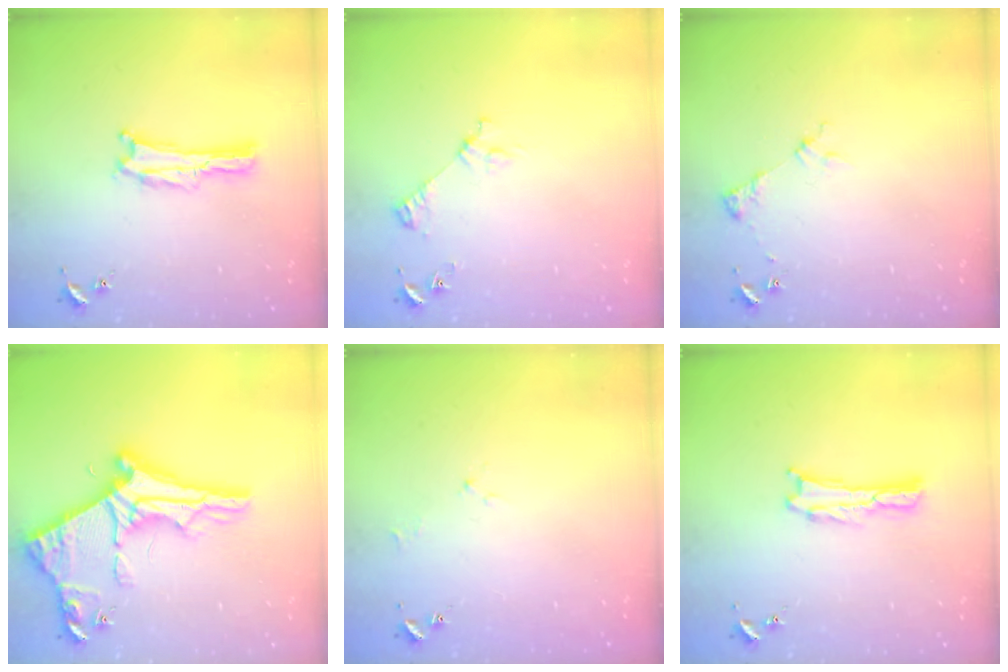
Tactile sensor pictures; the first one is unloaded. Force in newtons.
{"total": 3.3, "press": 3.3, "slide": 0.3}
{"total": 2.9, "press": 2.9, "slide": 0.4}
{"total": 11.2, "press": 11.1, "slide": 1.1}
{"total": 1.7, "press": 1.6, "slide": 0.3}
{"total": 0.7, "press": 0.7, "slide": 0.2}